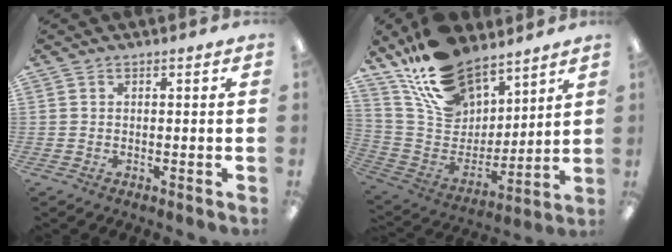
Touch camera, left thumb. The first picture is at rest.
{"total": 18.9, "force": [14.1, 10.1, 7.4], "torque": [-0.155, -0.090, 0.265]}